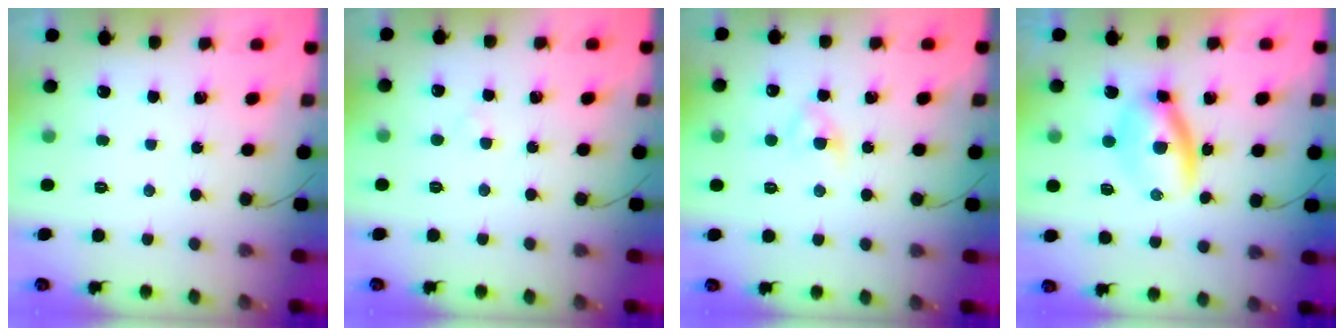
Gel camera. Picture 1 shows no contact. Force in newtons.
{"total": 1.2, "press": 1.0, "slide": 0.6}
{"total": 2.8, "press": 2.6, "slide": 1.2}
{"total": 5.6, "press": 5.5, "slide": 1.2}